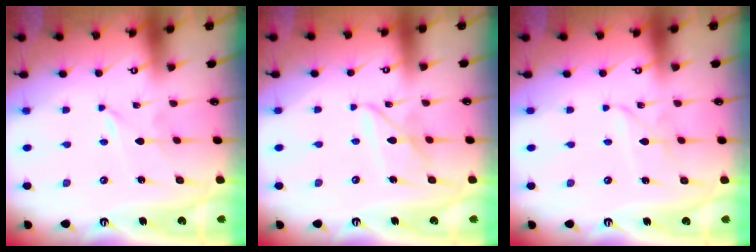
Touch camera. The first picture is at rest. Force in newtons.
{"total": 9.0, "press": 9.0, "slide": 0.6}
{"total": 2.6, "press": 2.6, "slide": 0.1}